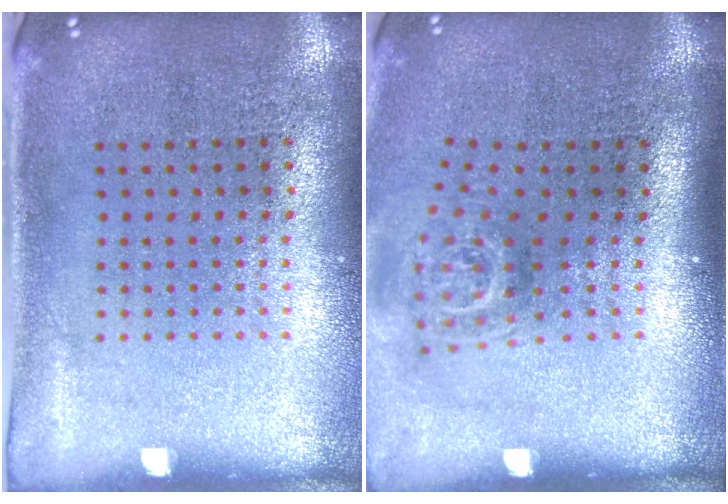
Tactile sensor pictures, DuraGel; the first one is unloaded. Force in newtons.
{"total": 1.8, "press": 1.2, "slide": 1.3}